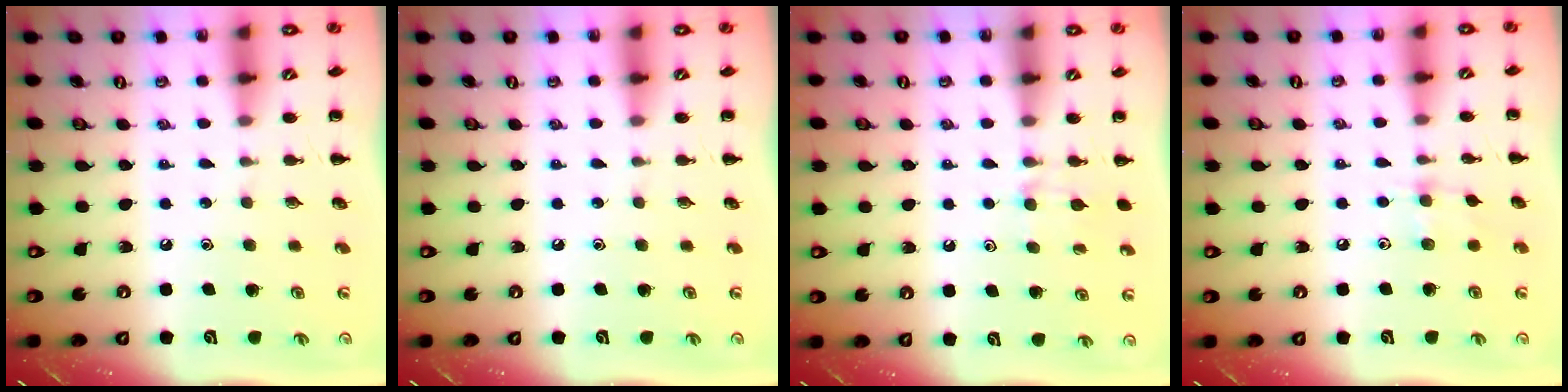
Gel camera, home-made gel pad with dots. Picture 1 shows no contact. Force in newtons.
{"total": 0.0}
{"total": 6.3, "press": 6.0, "slide": 1.9}
{"total": 5.6, "press": 5.5, "slide": 1.1}